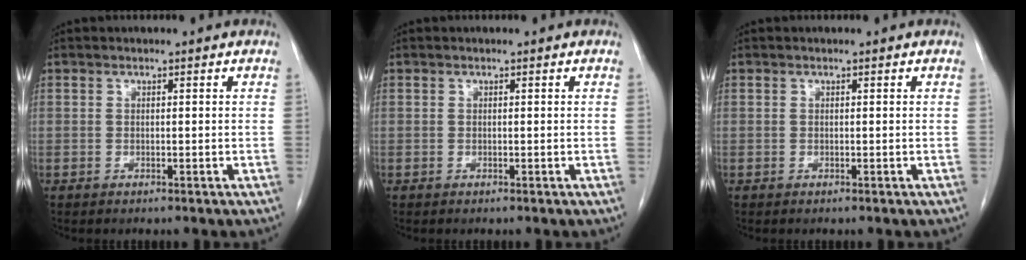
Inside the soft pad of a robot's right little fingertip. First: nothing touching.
{"total": 0.0}
{"total": 0.0}